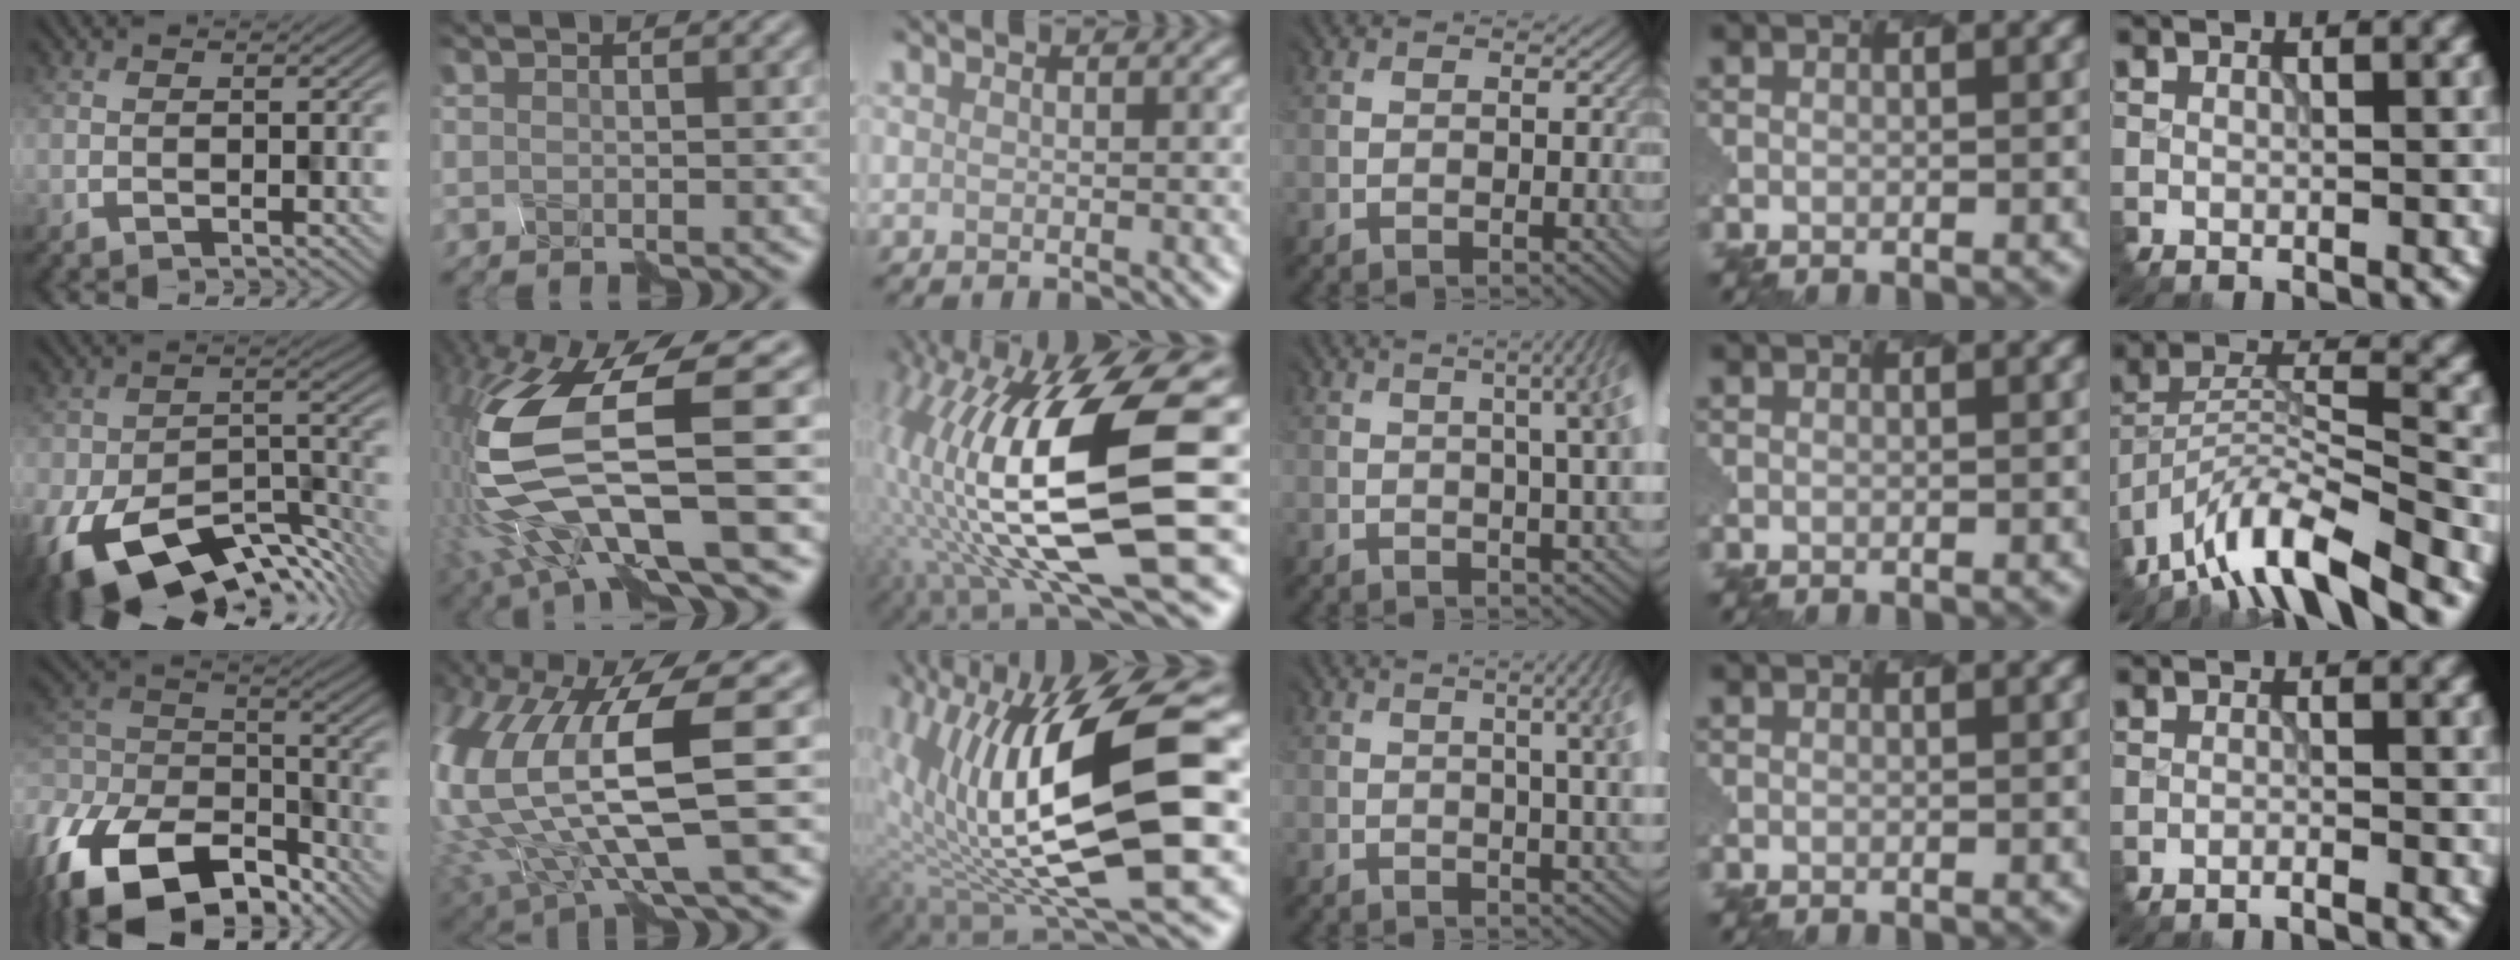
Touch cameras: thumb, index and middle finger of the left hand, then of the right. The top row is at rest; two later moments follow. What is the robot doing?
{"motion": "disassemble", "object": "spray bottle"}